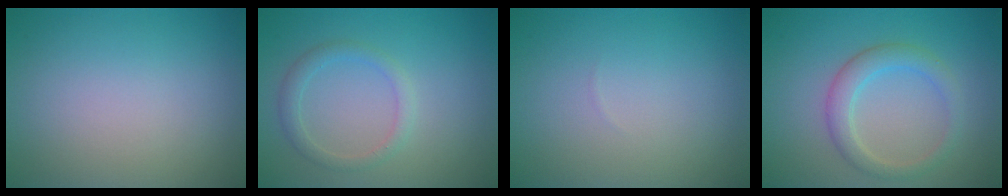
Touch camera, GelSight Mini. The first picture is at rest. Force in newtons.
{"total": 1.8, "press": 1.8, "slide": 0.2}
{"total": 0.0}
{"total": 2.9, "press": 2.9, "slide": 0.4}